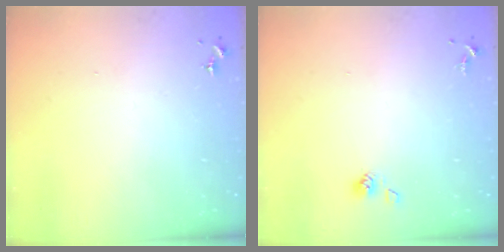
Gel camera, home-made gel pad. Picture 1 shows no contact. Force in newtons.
{"total": 4.6, "press": 4.1, "slide": 2.2}